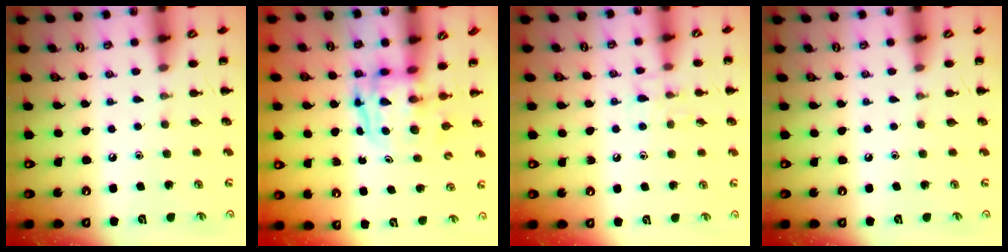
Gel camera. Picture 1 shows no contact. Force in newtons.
{"total": 4.0, "press": 3.9, "slide": 0.4}
{"total": 7.5, "press": 7.1, "slide": 2.2}
{"total": 0.0}